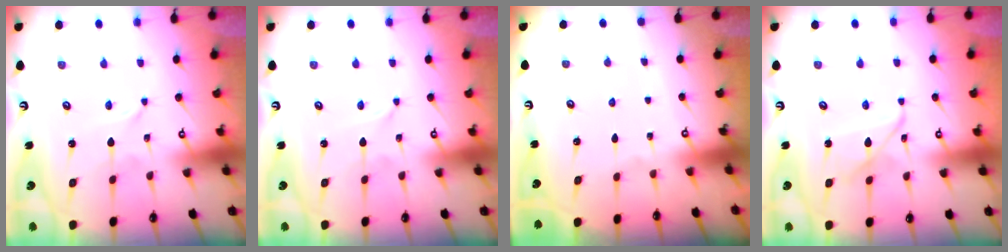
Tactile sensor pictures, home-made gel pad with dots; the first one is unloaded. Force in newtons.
{"total": 0.0}
{"total": 0.0}
{"total": 9.8, "press": 9.8, "slide": 0.7}